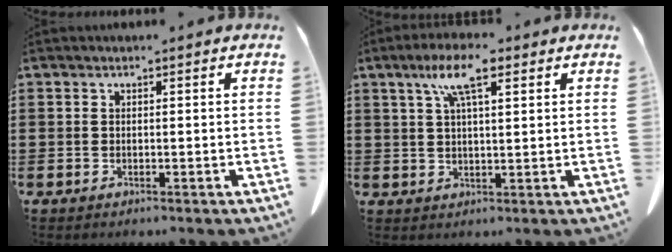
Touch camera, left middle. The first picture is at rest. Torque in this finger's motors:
{"motor_torque": [2.03, 0.11, 0.91, 0.21]}